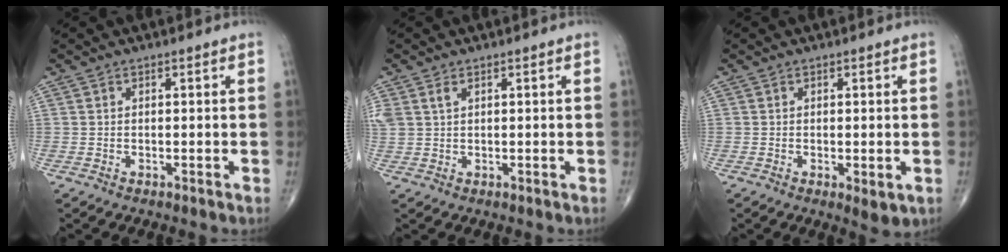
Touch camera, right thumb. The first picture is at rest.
{"total": 3.1, "force": [1.4, 1.9, 2.0], "torque": [-0.058, 0.012, 0.039]}
{"total": 3.0, "force": [-0.7, 1.2, 2.7], "torque": [-0.036, -0.010, -0.007]}